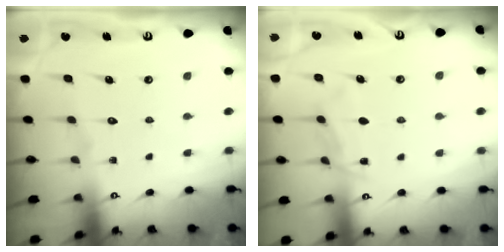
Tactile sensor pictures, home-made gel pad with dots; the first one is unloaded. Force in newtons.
{"total": 5.6, "press": 5.6, "slide": 0.4}